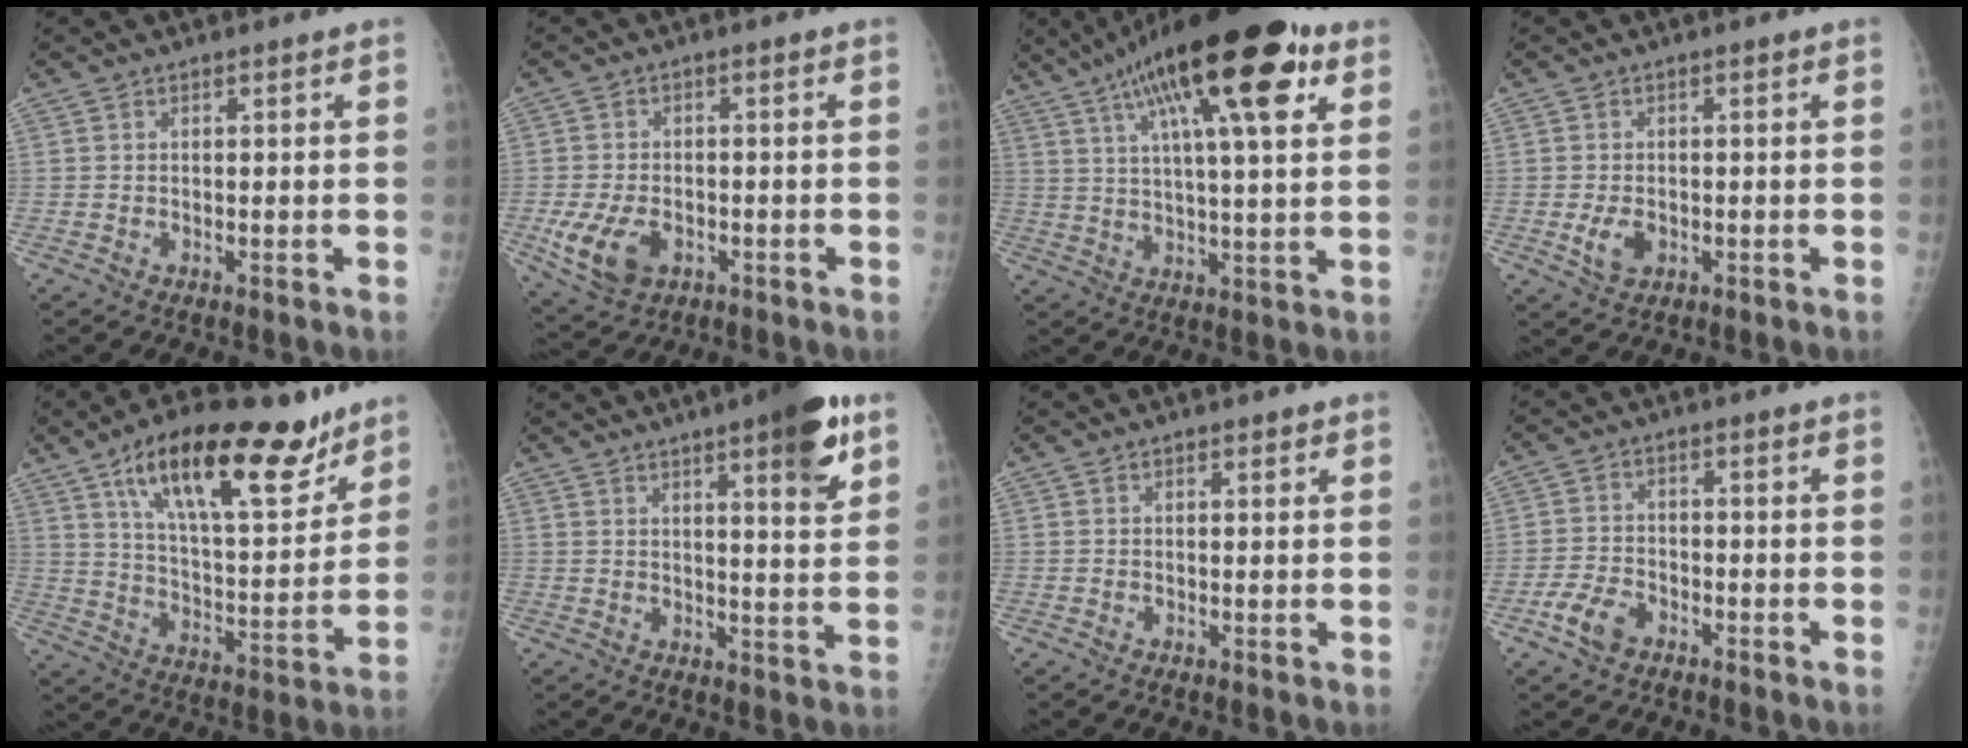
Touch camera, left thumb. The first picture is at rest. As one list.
[{"total": 8.6, "force": [-2.8, 5.6, 5.8], "torque": [-0.112, 0.003, -0.040]}, {"total": 23.1, "force": [11.4, 6.2, 19.1], "torque": [-0.302, 0.000, 0.177]}, {"total": 3.8, "force": [-0.9, 2.6, 2.6], "torque": [-0.048, -0.002, -0.011]}, {"total": 23.5, "force": [14.5, 8.6, 16.4], "torque": [-0.225, -0.055, 0.242]}, {"total": 11.8, "force": [6.5, 2.4, 9.6], "torque": [-0.114, -0.029, 0.083]}, {"total": 0.9, "force": [0.6, 0.5, 0.4], "torque": [0.003, -0.002, 0.004]}, {"total": 5.3, "force": [-3.1, 3.2, 2.9], "torque": [-0.057, 0.015, -0.058]}]